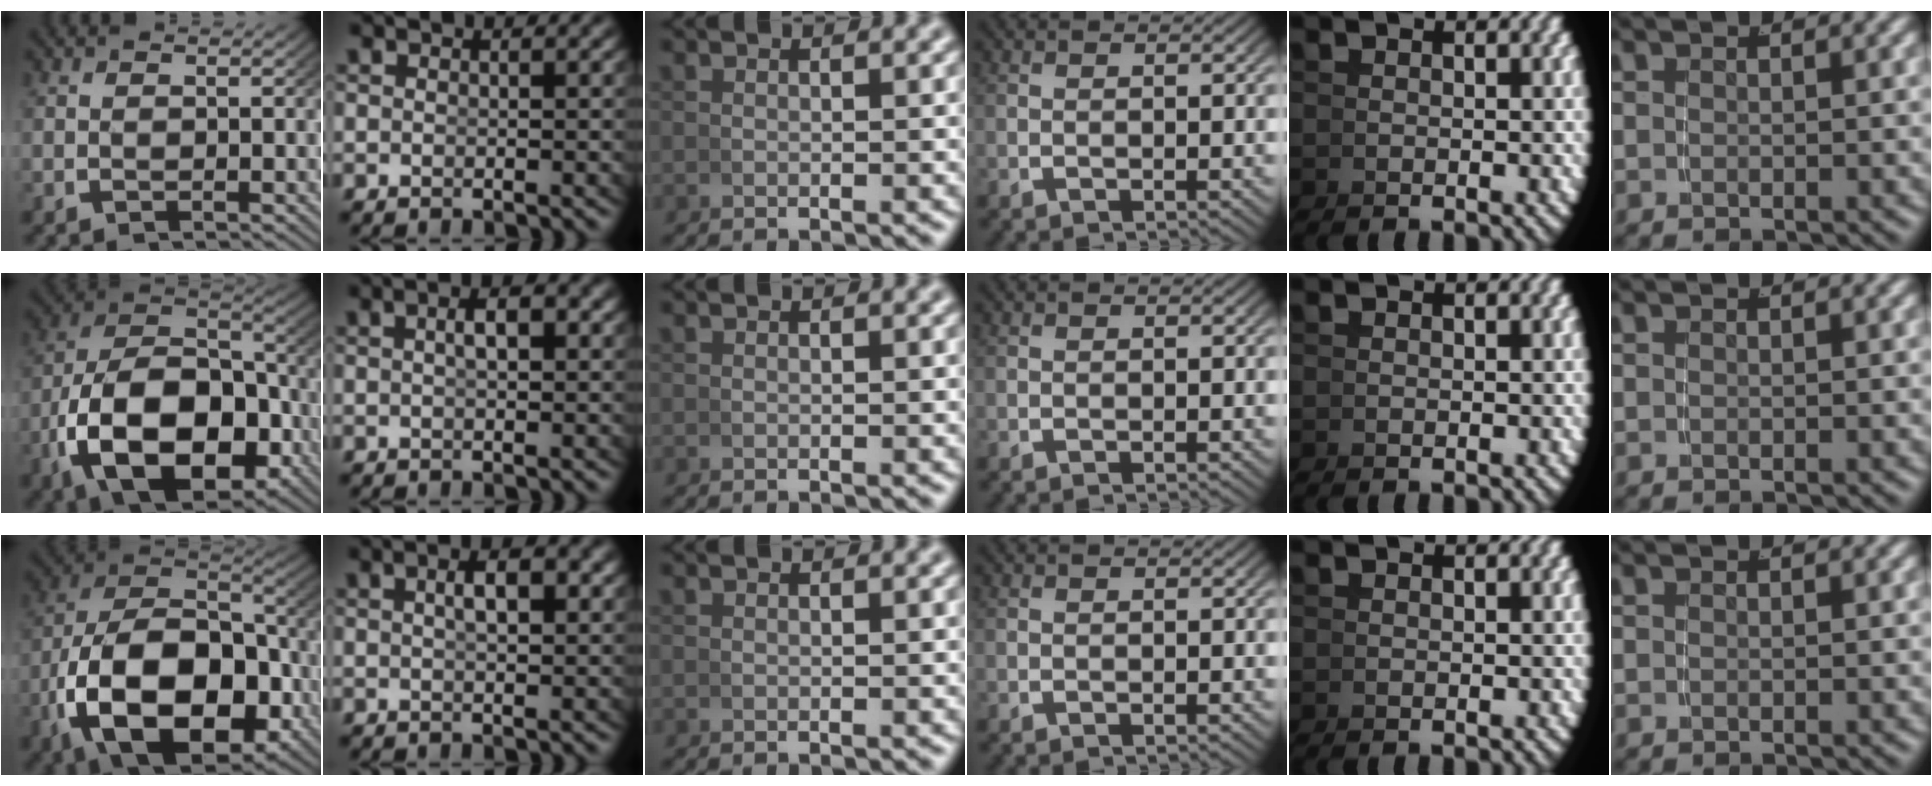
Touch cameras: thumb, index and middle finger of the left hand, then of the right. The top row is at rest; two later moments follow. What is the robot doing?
{"motion": "grasp_and_lifting", "object": "photo album"}